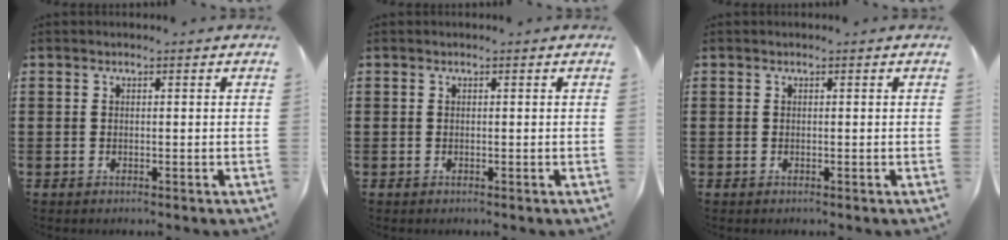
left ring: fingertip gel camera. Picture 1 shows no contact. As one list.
[{"total": 0.0}, {"total": 0.0}]